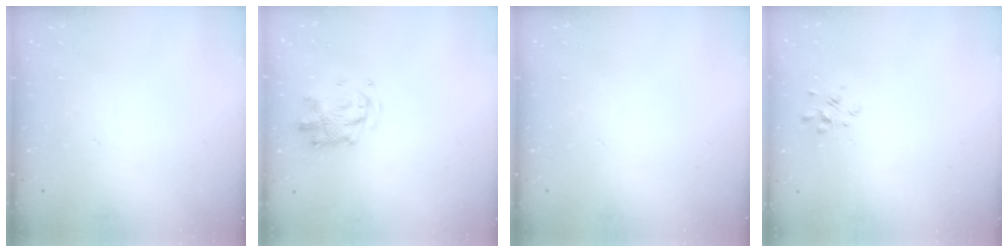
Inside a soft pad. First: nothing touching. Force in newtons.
{"total": 3.3, "press": 3.3, "slide": 0.5}
{"total": 0.0}
{"total": 2.2, "press": 2.0, "slide": 1.0}